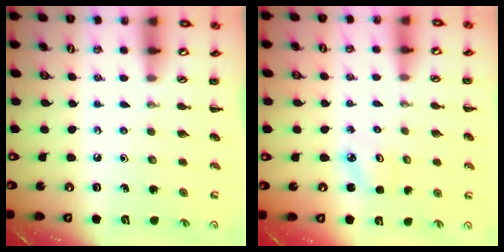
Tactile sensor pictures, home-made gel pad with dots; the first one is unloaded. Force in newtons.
{"total": 2.5, "press": 2.4, "slide": 0.5}